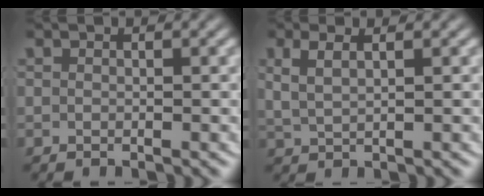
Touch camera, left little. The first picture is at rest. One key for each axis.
{"total": 2.6, "fx": 1.1, "fy": 1.4, "fz": 1.9, "tx": -0.045, "ty": -0.001, "tz": 0.026}